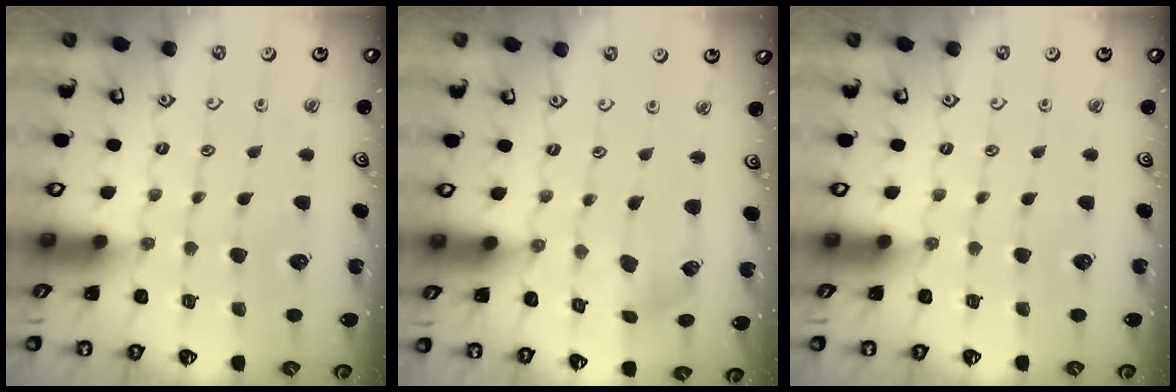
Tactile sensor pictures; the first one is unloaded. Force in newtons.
{"total": 1.7, "press": 1.7, "slide": 0.3}
{"total": 0.0}